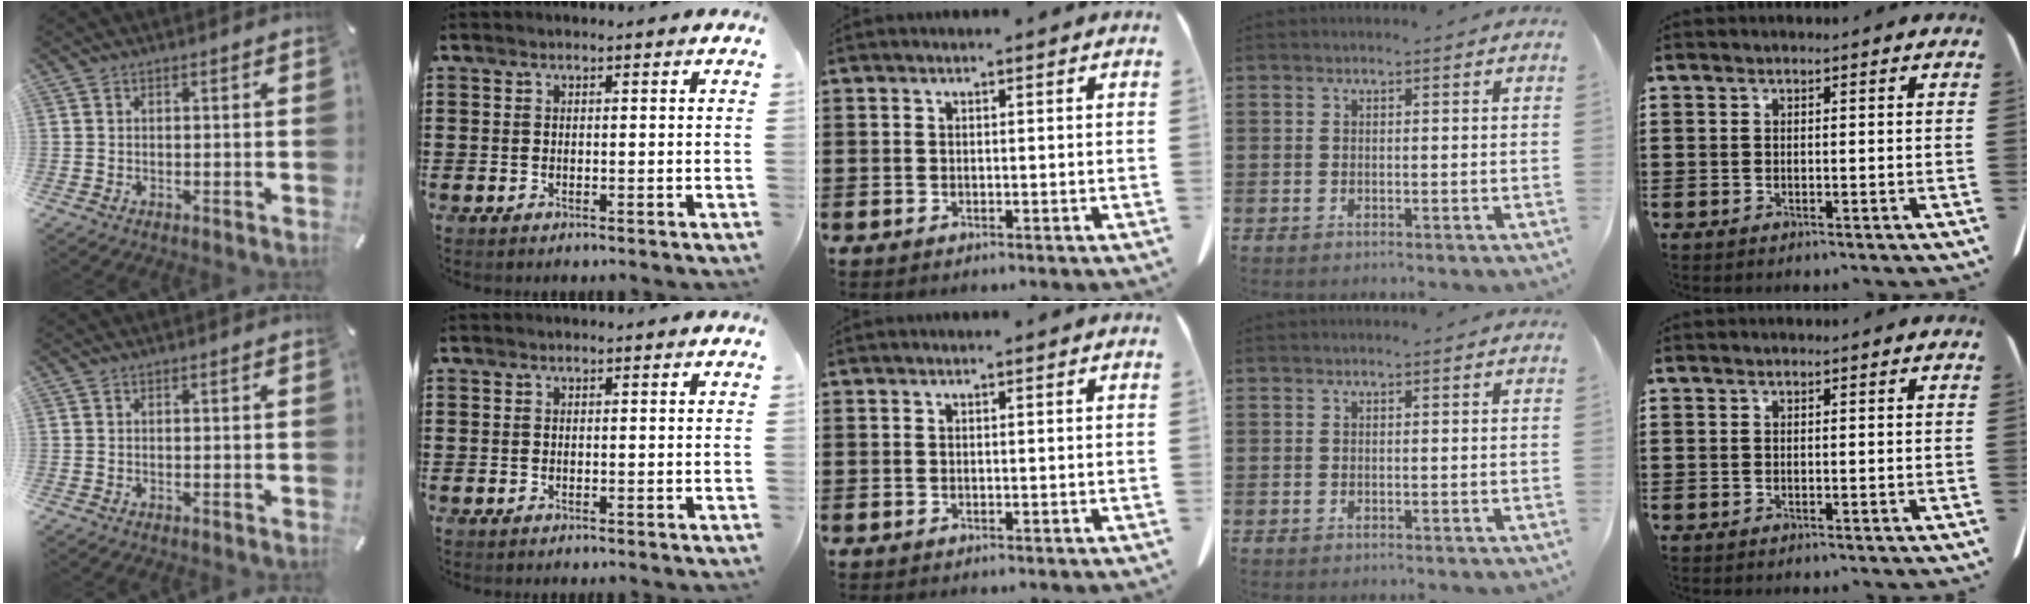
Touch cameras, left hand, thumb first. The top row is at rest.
{}